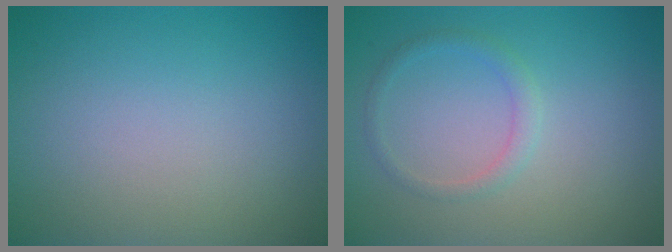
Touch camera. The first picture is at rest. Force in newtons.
{"total": 1.4, "press": 1.4, "slide": 0.1}